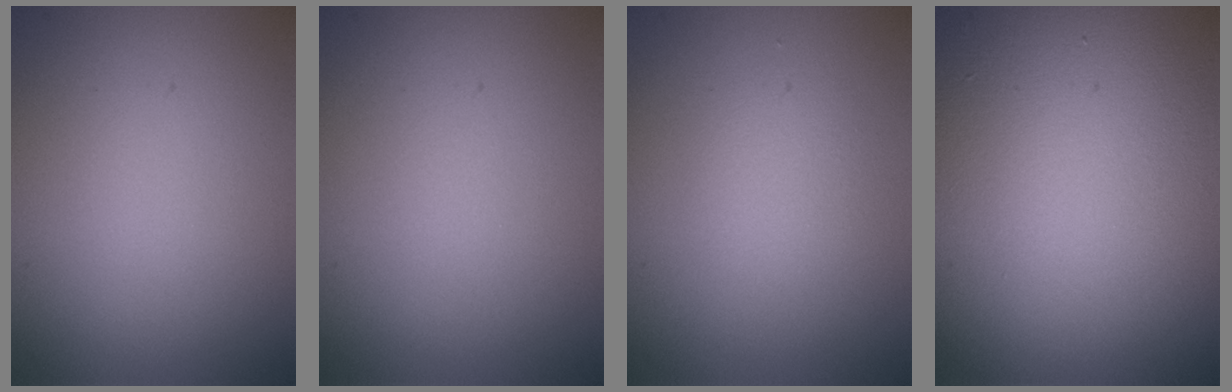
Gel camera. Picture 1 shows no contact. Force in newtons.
{"total": 0.0}
{"total": 1.3, "press": 1.3, "slide": 0.1}
{"total": 19.2, "press": 19.2, "slide": 1.4}